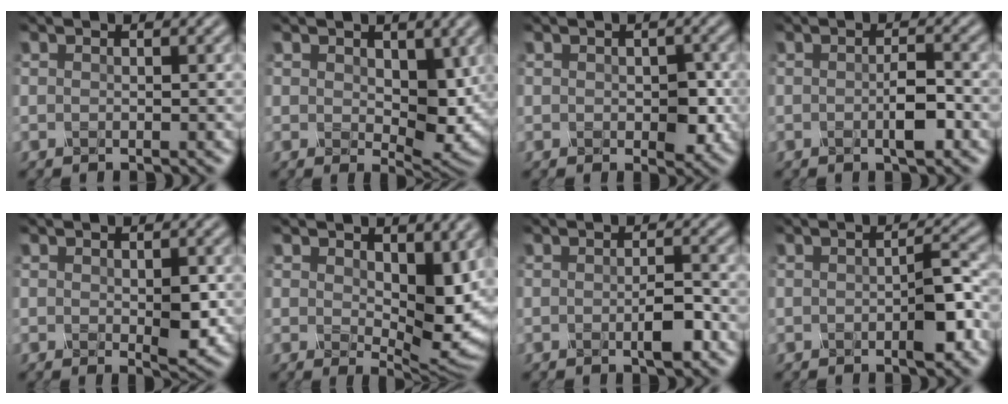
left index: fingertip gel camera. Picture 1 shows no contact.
{"total": 4.9, "force": [0.6, 2.8, 3.9], "torque": [-0.070, -0.009, 0.015]}
{"total": 2.3, "force": [-0.4, 1.4, 1.7], "torque": [-0.029, 0.000, -0.004]}
{"total": 2.1, "force": [-0.7, 0.4, 2.0], "torque": [-0.043, 0.003, -0.014]}
{"total": 2.4, "force": [-0.3, 0.9, 2.2], "torque": [-0.041, -0.004, -0.001]}
{"total": 7.2, "force": [1.0, 3.6, 6.1], "torque": [-0.105, -0.010, 0.024]}
{"total": 2.2, "force": [-0.9, 0.4, 1.9], "torque": [-0.040, 0.003, -0.016]}
{"total": 3.0, "force": [-1.1, 0.6, 2.8], "torque": [-0.048, 0.005, -0.021]}